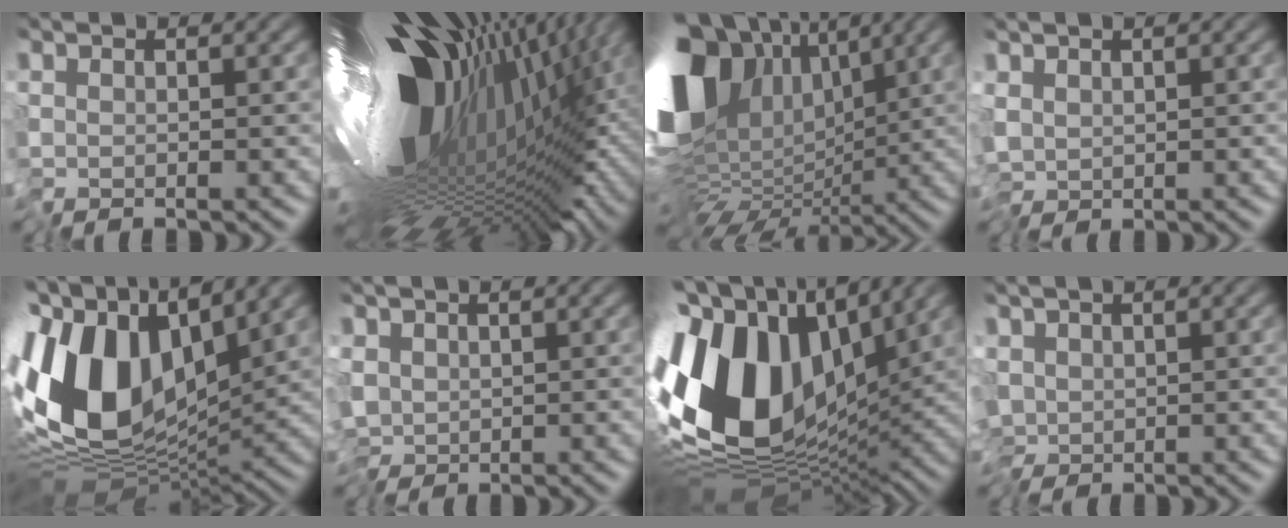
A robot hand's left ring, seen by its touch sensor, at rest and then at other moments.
{"total": 18.0, "force": [2.1, 7.3, 16.3], "torque": [-0.243, -0.038, 0.048]}
{"total": 12.8, "force": [1.0, 8.9, 9.2], "torque": [-0.195, 0.006, 0.033]}
{"total": 2.8, "force": [-0.2, 1.8, 2.2], "torque": [-0.046, 0.000, -0.006]}
{"total": 12.8, "force": [1.7, 7.1, 10.5], "torque": [-0.221, 0.001, 0.018]}
{"total": 4.6, "force": [-0.8, 3.3, 3.1], "torque": [-0.055, -0.015, -0.007]}
{"total": 15.4, "force": [1.9, 9.9, 11.6], "torque": [-0.249, 0.014, 0.029]}
{"total": 5.1, "force": [-0.6, 3.6, 3.6], "torque": [-0.057, -0.019, 0.001]}